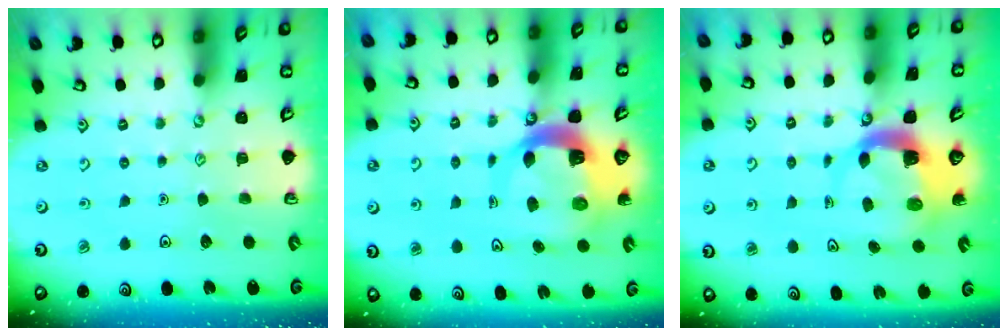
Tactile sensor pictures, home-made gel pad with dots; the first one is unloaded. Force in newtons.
{"total": 8.4, "press": 8.3, "slide": 0.9}
{"total": 5.2, "press": 5.1, "slide": 0.6}